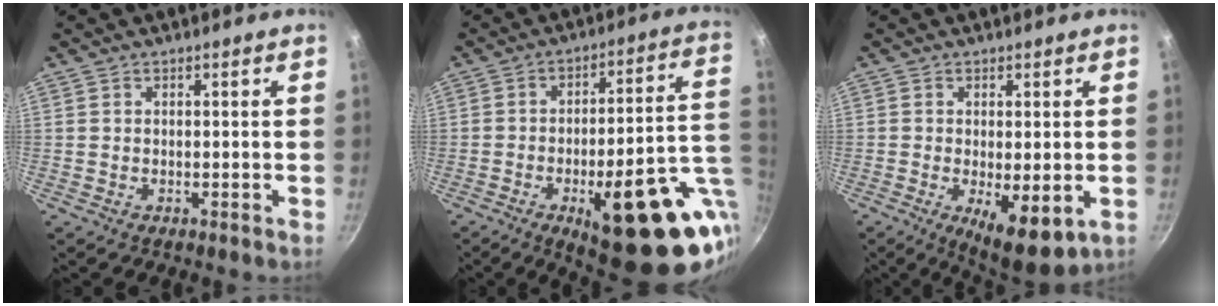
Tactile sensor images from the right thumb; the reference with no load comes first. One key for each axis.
{"total": 25.9, "fx": -7.7, "fy": 9.0, "fz": 23.1, "tx": -0.262, "ty": 0.013, "tz": -0.093}
{"total": 8.8, "fx": -2.0, "fy": 3.1, "fz": 8.0, "tx": -0.111, "ty": -0.011, "tz": -0.016}